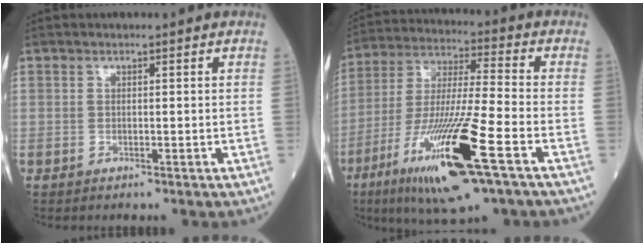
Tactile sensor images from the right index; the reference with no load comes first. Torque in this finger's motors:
{"motor_torque": [1.91, -0.23, 1.05, 0.21]}